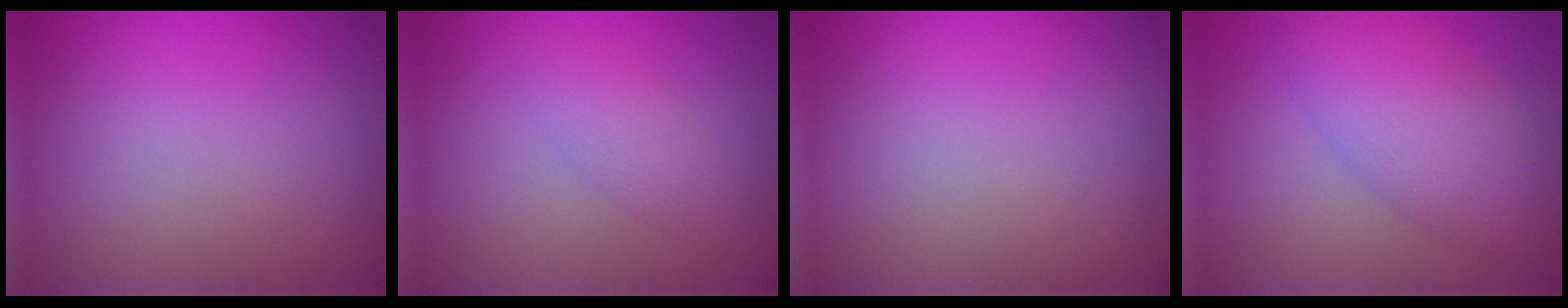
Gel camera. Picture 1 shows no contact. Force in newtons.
{"total": 1.9, "press": 1.9, "slide": 0.2}
{"total": 0.0}
{"total": 5.6, "press": 5.6, "slide": 0.1}